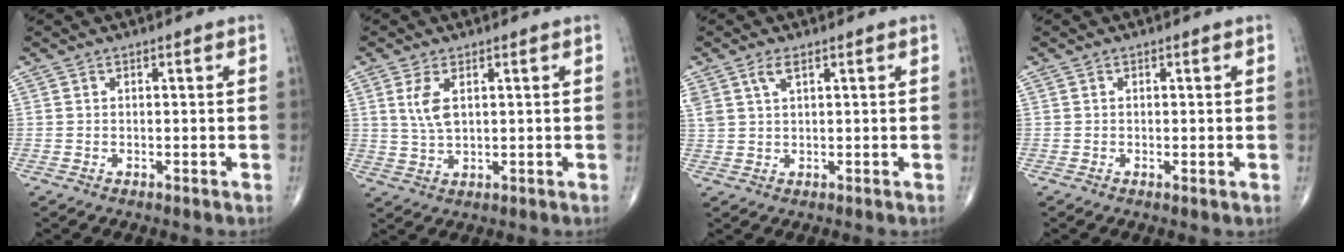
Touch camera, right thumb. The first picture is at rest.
{"total": 4.9, "force": [1.6, 2.3, 4.0], "torque": [-0.083, -0.005, 0.037]}
{"total": 3.3, "force": [1.8, 1.3, 2.4], "torque": [-0.057, 0.005, 0.043]}
{"total": 0.7, "force": [-0.2, 0.2, 0.7], "torque": [-0.016, -0.004, -0.004]}